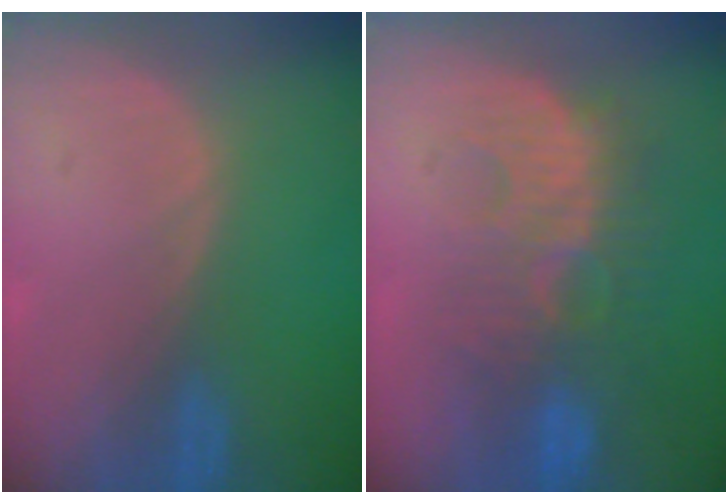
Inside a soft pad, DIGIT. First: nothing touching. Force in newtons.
{"total": 9.3, "press": 9.1, "slide": 1.9}